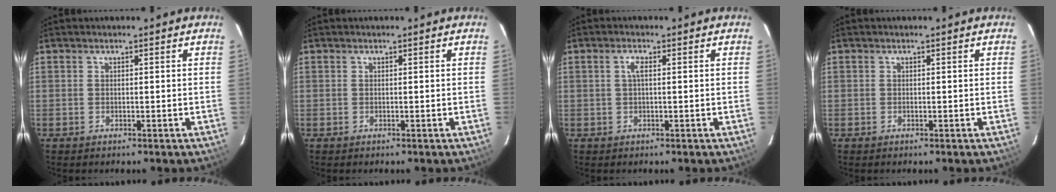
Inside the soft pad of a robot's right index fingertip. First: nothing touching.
{"total": 0.0}
{"total": 1.7, "force": [0.3, 0.4, 1.6], "torque": [-0.034, 0.005, 0.003]}
{"total": 0.0}